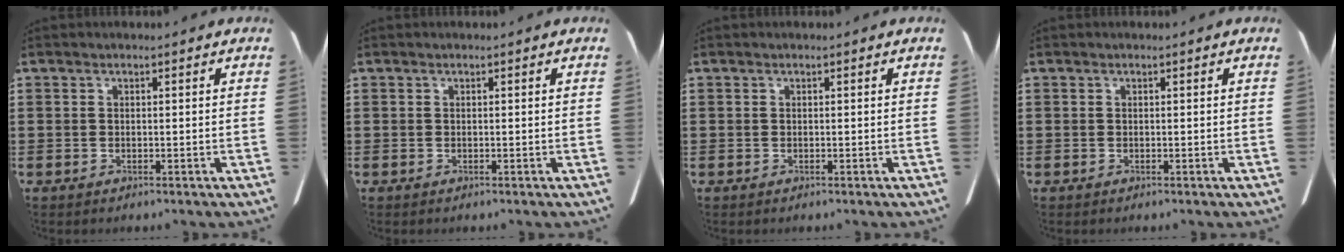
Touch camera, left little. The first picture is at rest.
{"total": 0.0}
{"total": 0.0}
{"total": 0.0}